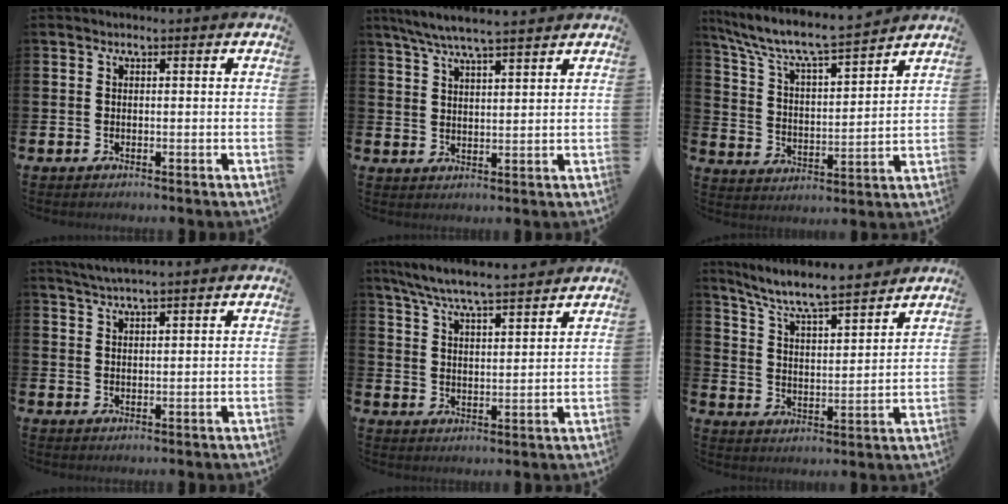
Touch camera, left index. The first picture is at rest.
{"total": 6.1, "force": [5.6, 0.2, 2.4], "torque": [-0.068, -0.015, 0.102]}
{"total": 7.9, "force": [7.2, 0.8, 3.0], "torque": [-0.096, -0.052, 0.122]}
{"total": 3.4, "force": [3.1, 0.0, 1.2], "torque": [-0.038, -0.001, 0.060]}
{"total": 7.0, "force": [6.7, 0.1, 2.1], "torque": [-0.069, -0.038, 0.120]}
{"total": 7.2, "force": [6.8, 0.2, 2.4], "torque": [-0.080, -0.050, 0.117]}